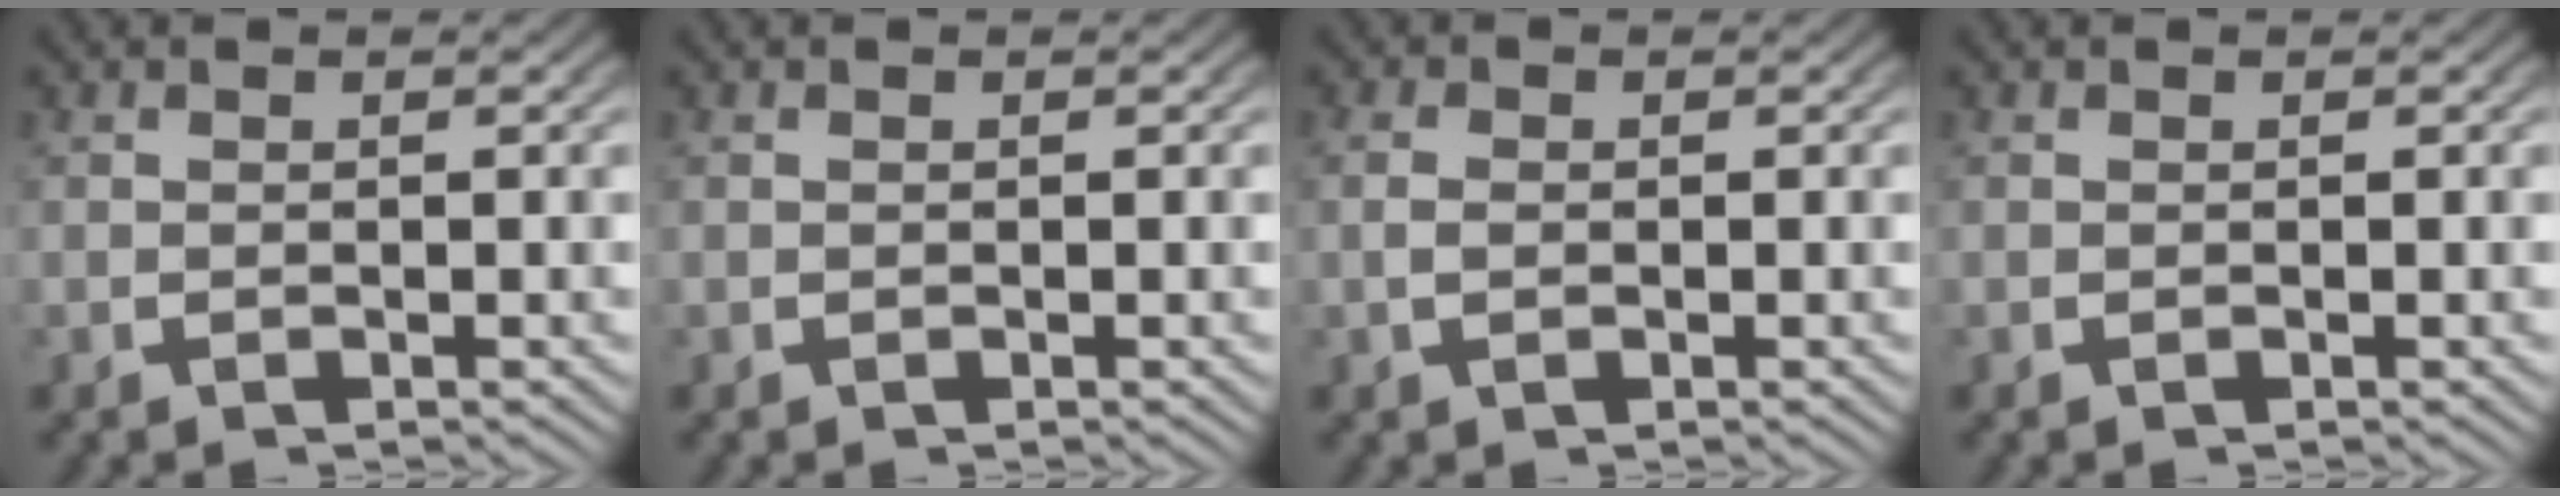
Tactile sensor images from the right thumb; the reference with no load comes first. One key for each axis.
{"total": 0.0}
{"total": 1.2, "fx": -0.2, "fy": 0.8, "fz": 0.8, "tx": -0.024, "ty": -0.009, "tz": 0.000}
{"total": 0.0}